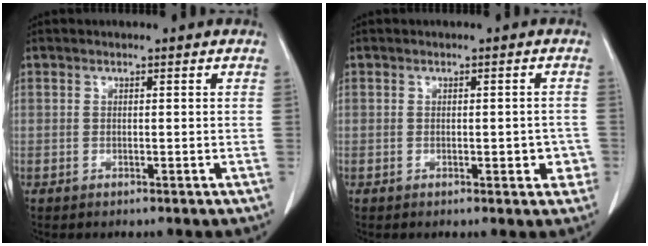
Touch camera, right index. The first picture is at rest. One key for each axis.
{"total": 3.0, "fx": -0.9, "fy": 1.4, "fz": 2.4, "tx": -0.018, "ty": 0.008, "tz": -0.003}